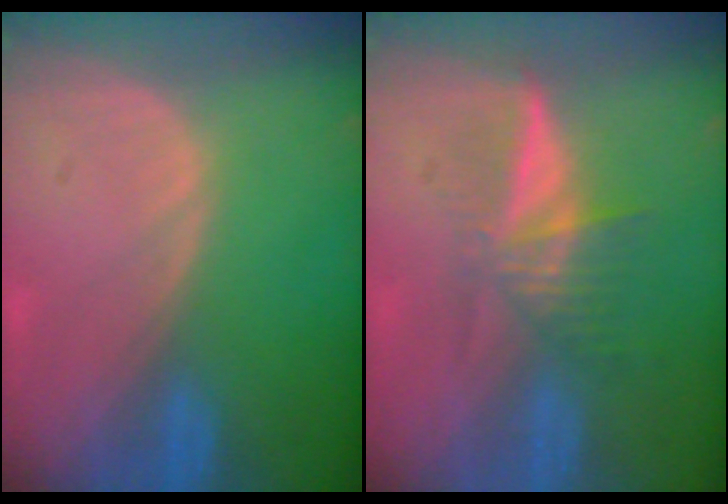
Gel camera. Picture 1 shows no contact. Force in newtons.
{"total": 6.1, "press": 5.3, "slide": 3.0}